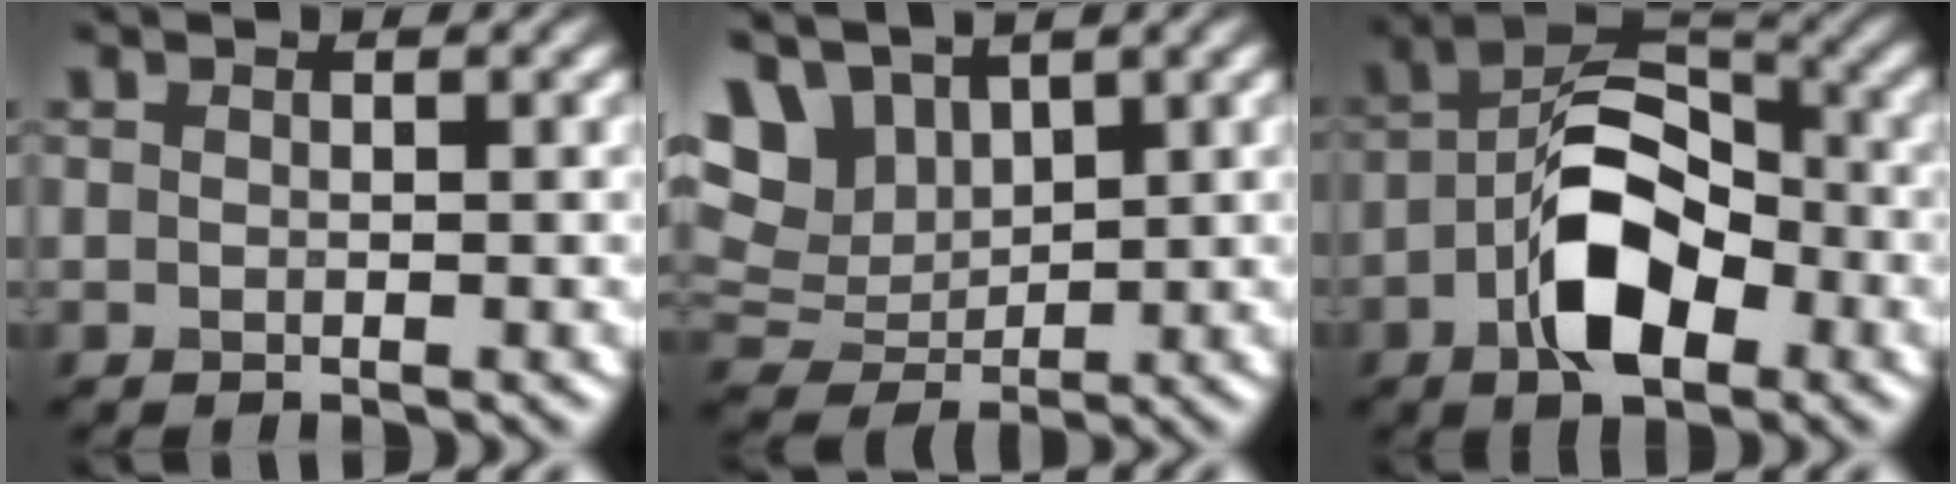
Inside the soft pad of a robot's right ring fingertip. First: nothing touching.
{"total": 7.5, "force": [3.9, 4.8, 4.2], "torque": [-0.114, 0.021, 0.078]}
{"total": 8.9, "force": [-3.2, 4.8, 6.8], "torque": [-0.121, 0.009, -0.064]}